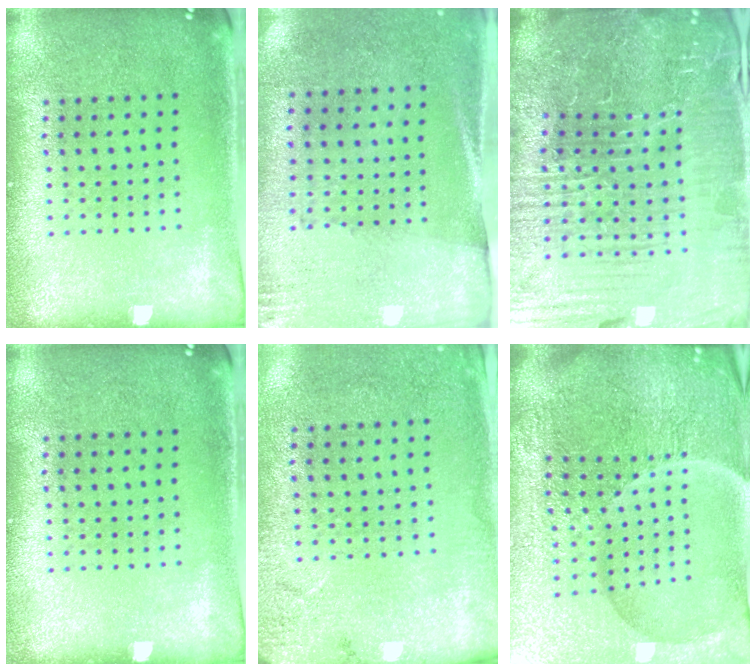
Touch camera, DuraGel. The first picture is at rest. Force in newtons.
{"total": 2.7, "press": 2.4, "slide": 1.4}
{"total": 6.8, "press": 6.3, "slide": 2.7}
{"total": 0.0}
{"total": 2.7, "press": 2.2, "slide": 1.6}
{"total": 6.7, "press": 6.0, "slide": 3.0}